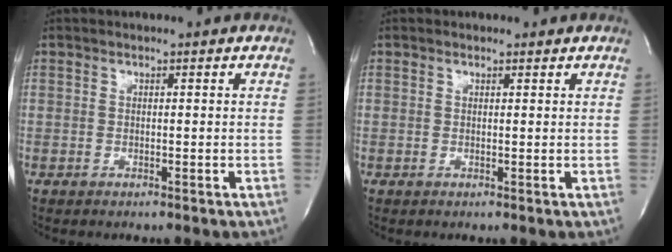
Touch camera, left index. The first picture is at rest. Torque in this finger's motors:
{"motor_torque": [0.86, -0.70, 0.11, 0.01]}